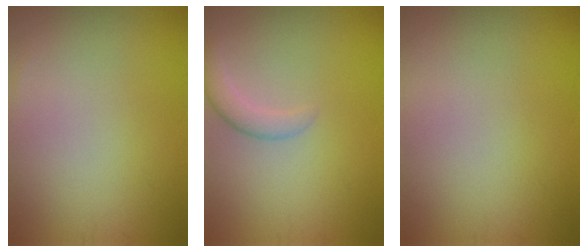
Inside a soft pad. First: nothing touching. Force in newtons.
{"total": 1.9, "press": 1.9, "slide": 0.2}
{"total": 0.0}